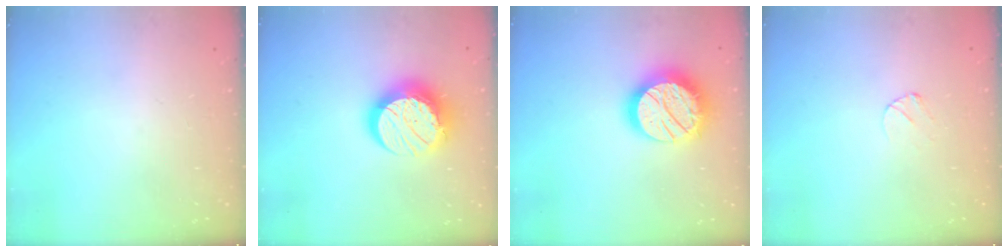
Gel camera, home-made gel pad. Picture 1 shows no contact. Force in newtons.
{"total": 14.2, "press": 14.1, "slide": 1.4}
{"total": 18.7, "press": 18.7, "slide": 1.1}
{"total": 3.0, "press": 3.0, "slide": 0.3}